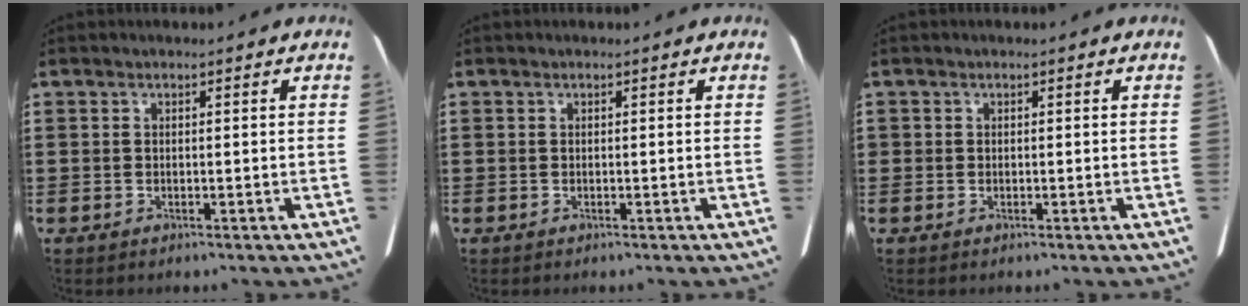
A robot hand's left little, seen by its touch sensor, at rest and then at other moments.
{"total": 0.0}
{"total": 0.6, "force": [0.1, 0.6, 0.2], "torque": [-0.005, 0.005, 0.002]}